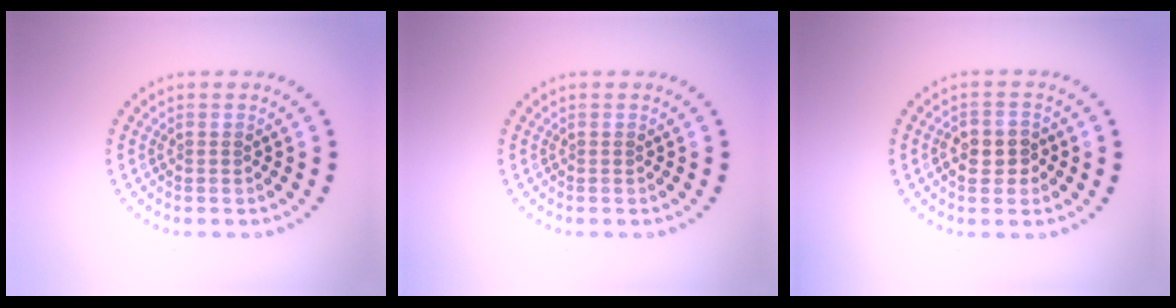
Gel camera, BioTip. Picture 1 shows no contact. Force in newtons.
{"total": 0.0}
{"total": 2.8, "press": 2.8, "slide": 0.6}